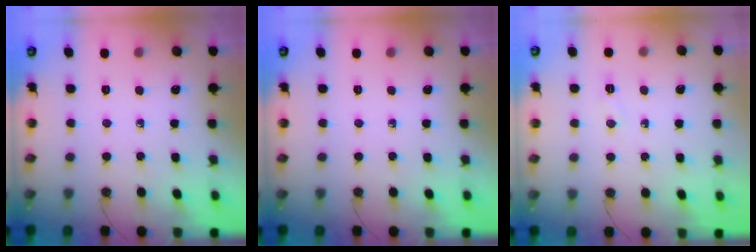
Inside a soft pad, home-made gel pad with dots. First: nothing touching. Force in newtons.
{"total": 0.0}
{"total": 3.9, "press": 3.9, "slide": 0.6}